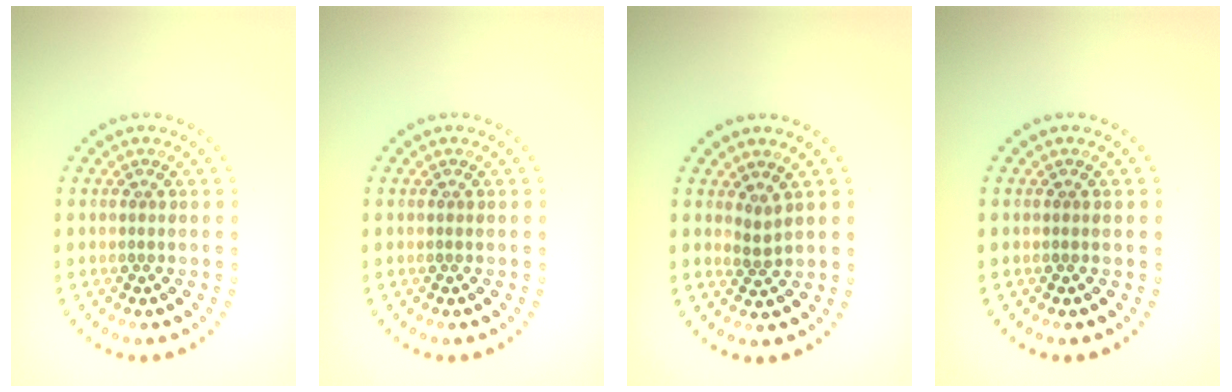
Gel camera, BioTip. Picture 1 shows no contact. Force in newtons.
{"total": 0.0}
{"total": 1.1, "press": 0.7, "slide": 0.8}
{"total": 0.0}